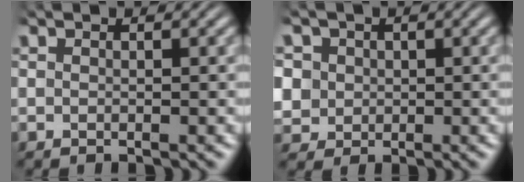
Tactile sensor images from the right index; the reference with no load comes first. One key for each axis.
{"total": 6.1, "fx": 0.2, "fy": 5.6, "fz": 2.4, "tx": -0.069, "ty": -0.020, "tz": 0.009}